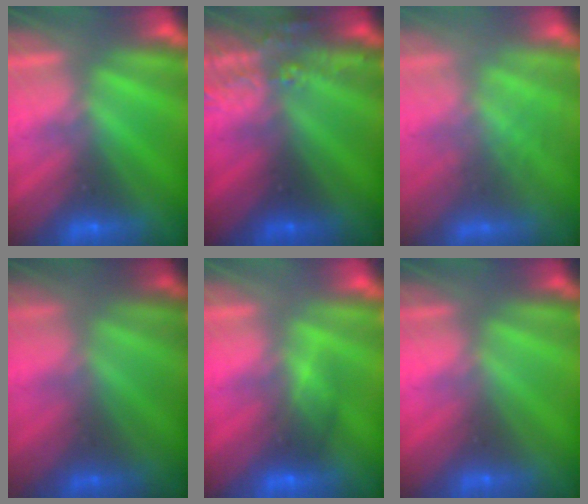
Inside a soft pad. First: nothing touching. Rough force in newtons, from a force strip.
{"total": 3.4}
{"total": 3.0}
{"total": 1.6}
{"total": 2.8}
{"total": 3.0}